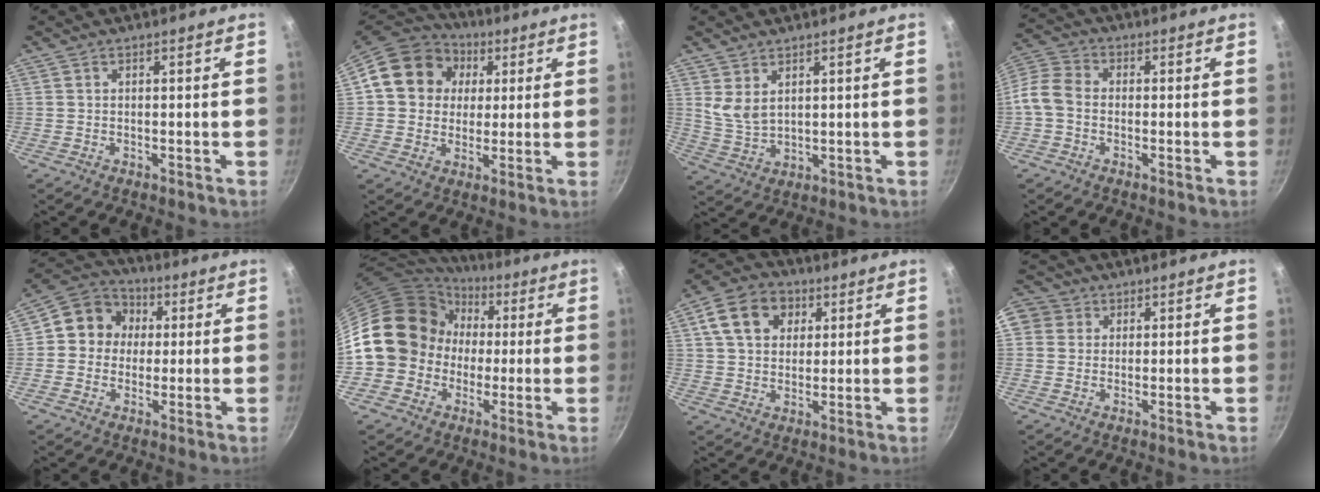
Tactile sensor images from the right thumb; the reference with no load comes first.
{"total": 15.1, "force": [3.6, 13.1, 6.7], "torque": [-0.094, 0.017, 0.049]}
{"total": 4.8, "force": [2.6, 2.6, 3.1], "torque": [-0.055, -0.026, 0.061]}
{"total": 6.3, "force": [-1.6, 4.8, 3.8], "torque": [-0.074, 0.025, -0.050]}
{"total": 9.8, "force": [1.3, 8.9, 3.9], "torque": [-0.029, 0.014, -0.001]}
{"total": 16.0, "force": [0.9, 14.2, 7.2], "torque": [-0.098, 0.042, 0.010]}
{"total": 11.2, "force": [4.0, 8.5, 6.0], "torque": [-0.086, 0.004, 0.057]}
{"total": 7.0, "force": [2.0, 6.3, 2.3], "torque": [-0.024, 0.009, 0.023]}